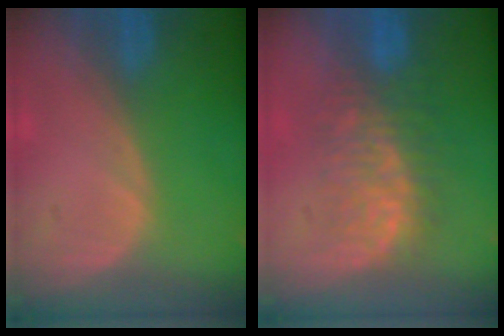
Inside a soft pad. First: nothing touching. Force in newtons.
{"total": 7.6, "press": 7.5, "slide": 1.2}